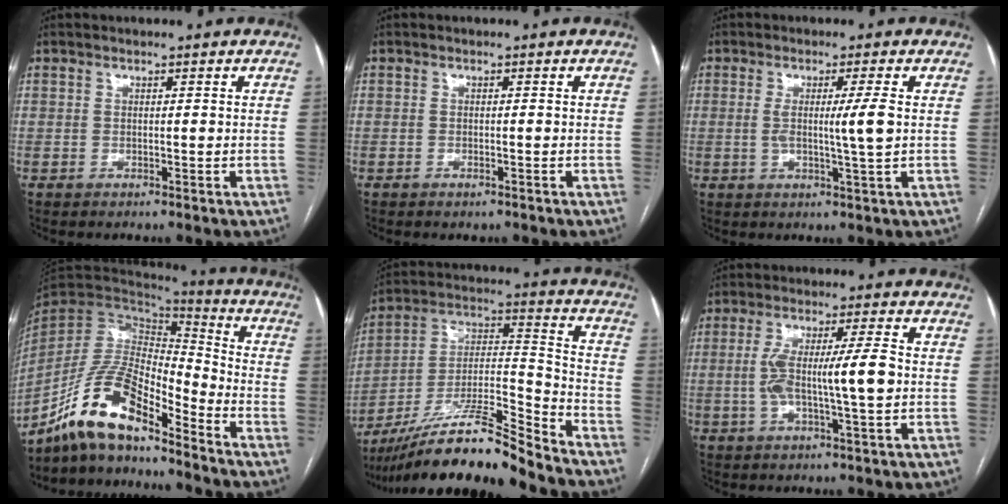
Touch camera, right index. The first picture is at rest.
{"total": 0.8, "force": [-0.6, 0.3, 0.4], "torque": [-0.010, -0.001, -0.003]}
{"total": 4.9, "force": [0.3, -0.9, 4.8], "torque": [-0.083, -0.008, 0.005]}
{"total": 13.2, "force": [-10.2, 3.4, 7.7], "torque": [-0.157, 0.020, -0.189]}
{"total": 18.0, "force": [-15.5, 0.1, 9.1], "torque": [-0.172, 0.018, -0.277]}
{"total": 9.6, "force": [-0.6, 0.6, 9.6], "torque": [-0.177, 0.012, -0.013]}